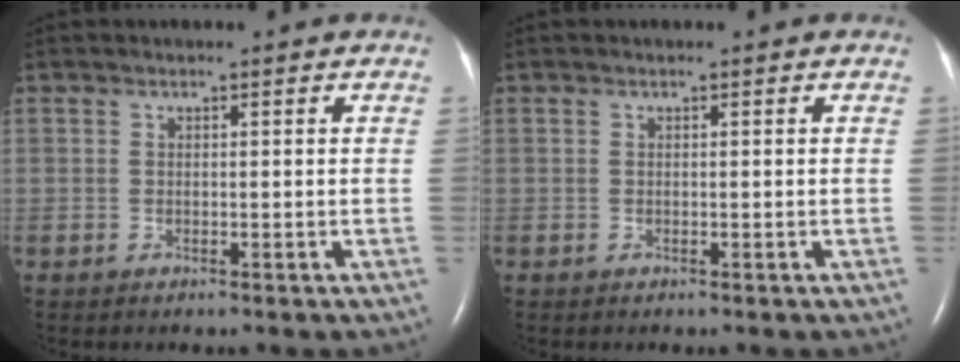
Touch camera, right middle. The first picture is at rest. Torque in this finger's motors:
{"motor_torque": [0.00, 0.00, 0.00, 0.00]}